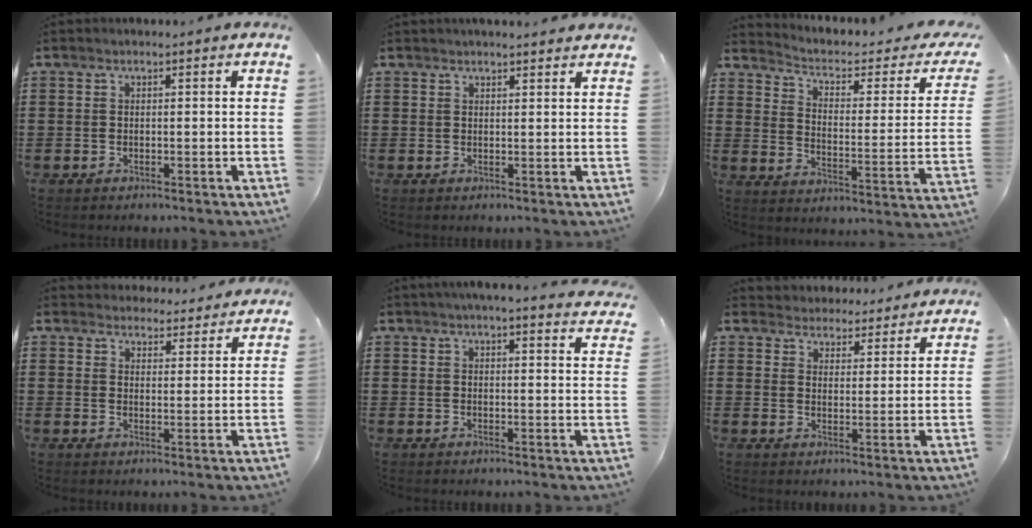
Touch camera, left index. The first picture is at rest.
{"total": 1.7, "force": [1.7, 0.2, 0.0], "torque": [-0.003, -0.001, 0.035]}
{"total": 2.9, "force": [1.5, 1.1, 2.2], "torque": [-0.057, -0.017, 0.017]}
{"total": 4.0, "force": [4.0, 0.3, 0.1], "torque": [-0.015, -0.021, 0.075]}
{"total": 3.6, "force": [3.5, -0.7, 1.0], "torque": [-0.031, -0.016, 0.063]}
{"total": 4.1, "force": [4.0, 0.6, -0.4], "torque": [-0.014, -0.027, 0.071]}